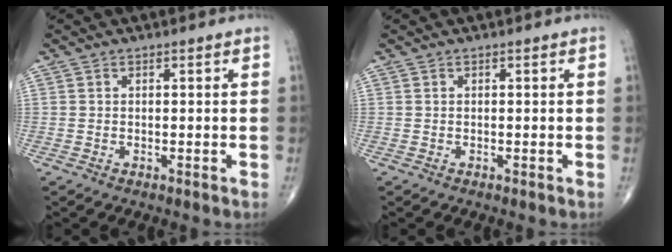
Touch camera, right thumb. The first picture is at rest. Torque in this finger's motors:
{"motor_torque": [-0.20, 0.20, -0.07, 0.07, 0.00]}